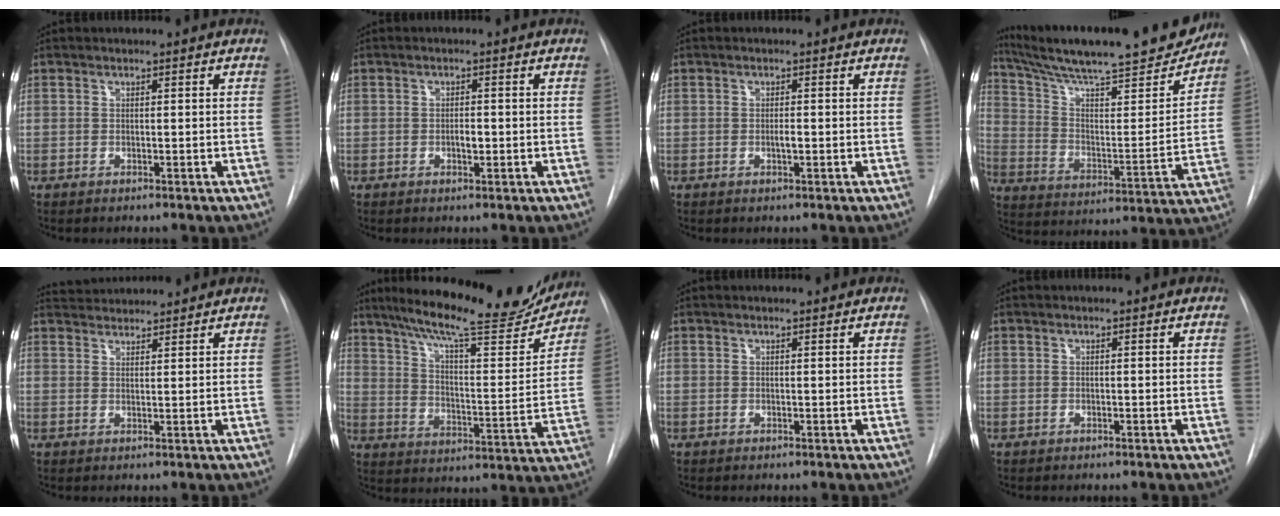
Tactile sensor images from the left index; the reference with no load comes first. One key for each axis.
{"total": 1.5, "fx": -0.3, "fy": 0.6, "fz": 1.3, "tx": -0.022, "ty": 0.001, "tz": -0.005}
{"total": 0.9, "fx": -0.2, "fy": 0.2, "fz": 0.9, "tx": -0.018, "ty": 0.000, "tz": -0.003}
{"total": 25.7, "fx": 22.6, "fy": 3.2, "fz": 11.8, "tx": -0.193, "ty": -0.033, "tz": 0.328}
{"total": 5.1, "fx": 5.1, "fy": 0.4, "fz": 0.6, "tx": -0.017, "ty": 0.033, "tz": 0.084}
{"total": 22.7, "fx": 19.7, "fy": 3.2, "fz": 10.7, "tx": -0.169, "ty": -0.026, "tz": 0.273}
{"total": 1.0, "fx": 1.0, "fy": 0.1, "fz": 0.1, "tx": -0.009, "ty": 0.010, "tz": 0.015}
{"total": 0.0}